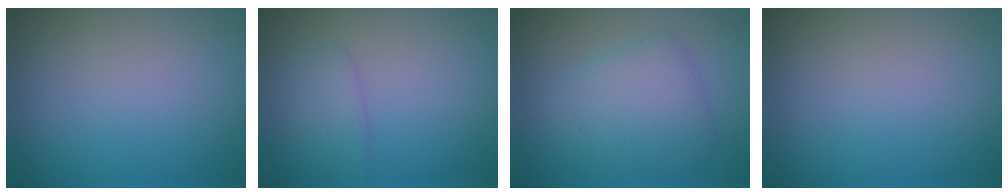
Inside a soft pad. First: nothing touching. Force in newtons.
{"total": 1.5, "press": 1.5, "slide": 0.1}
{"total": 3.7, "press": 3.7, "slide": 0.1}
{"total": 0.0}